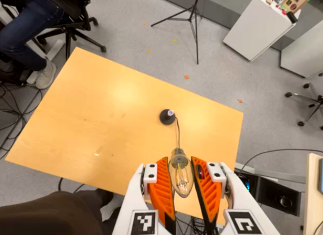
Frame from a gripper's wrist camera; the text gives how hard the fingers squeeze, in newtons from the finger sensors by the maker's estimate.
{"total": 11.2, "left": 11.6, "right": 10.8}